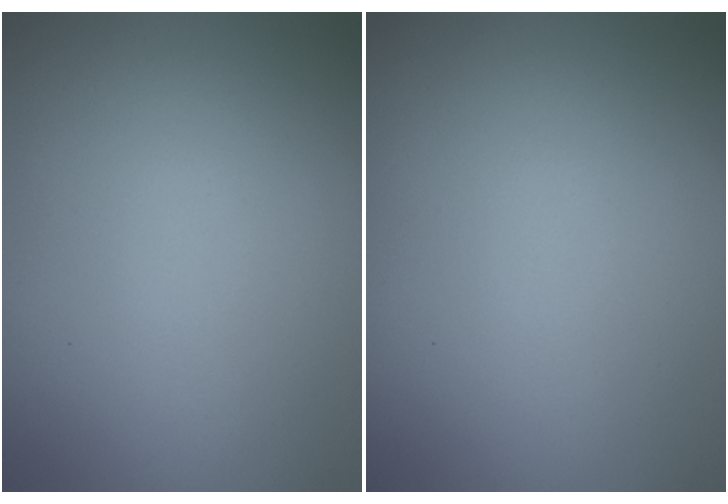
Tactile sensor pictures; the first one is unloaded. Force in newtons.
{"total": 0.0}